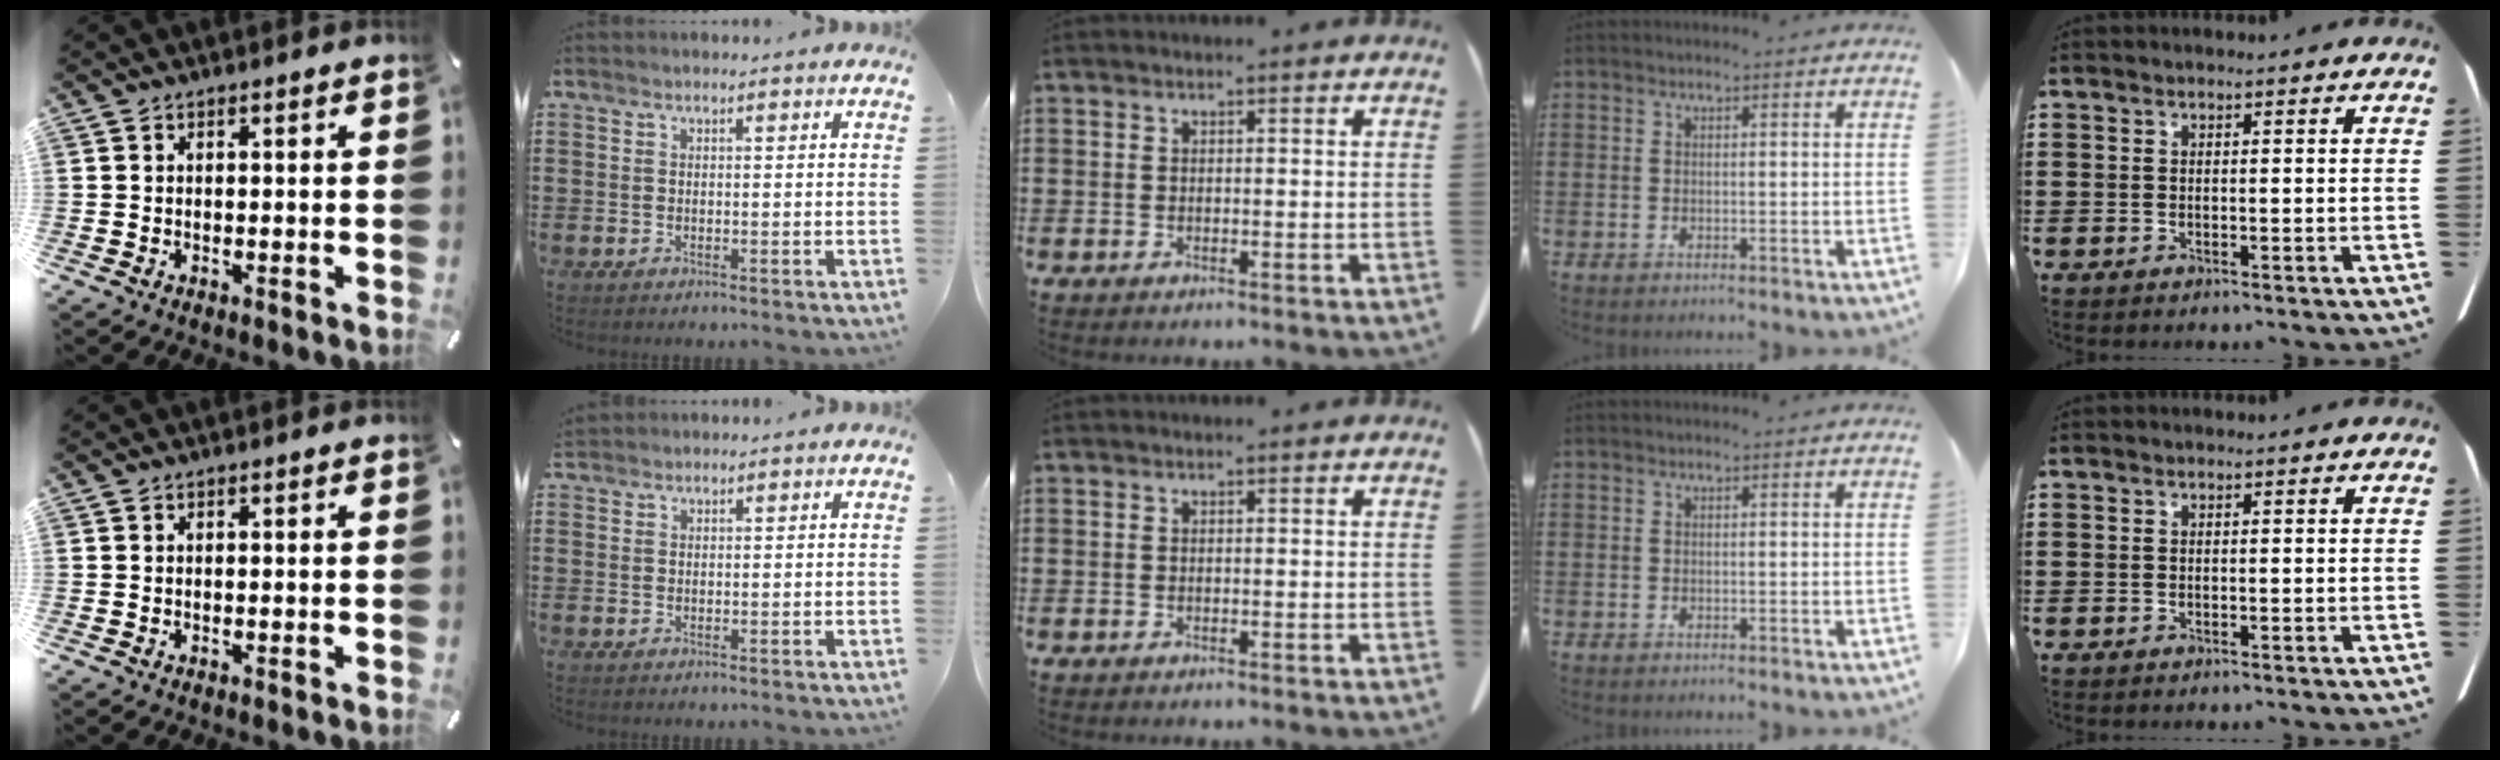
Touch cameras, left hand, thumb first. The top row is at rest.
{"index": {"total": 1.0, "force": [1.0, 0.3, 0.1], "torque": [-0.004, 0.001, 0.020]}}